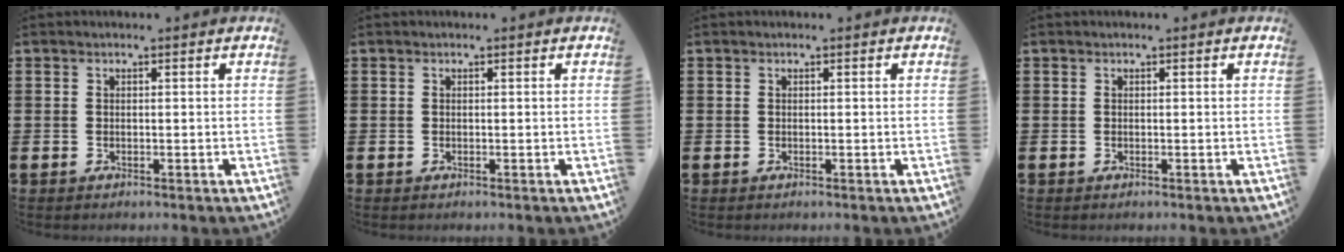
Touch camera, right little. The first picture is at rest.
{"total": 0.0}
{"total": 0.0}
{"total": 0.0}